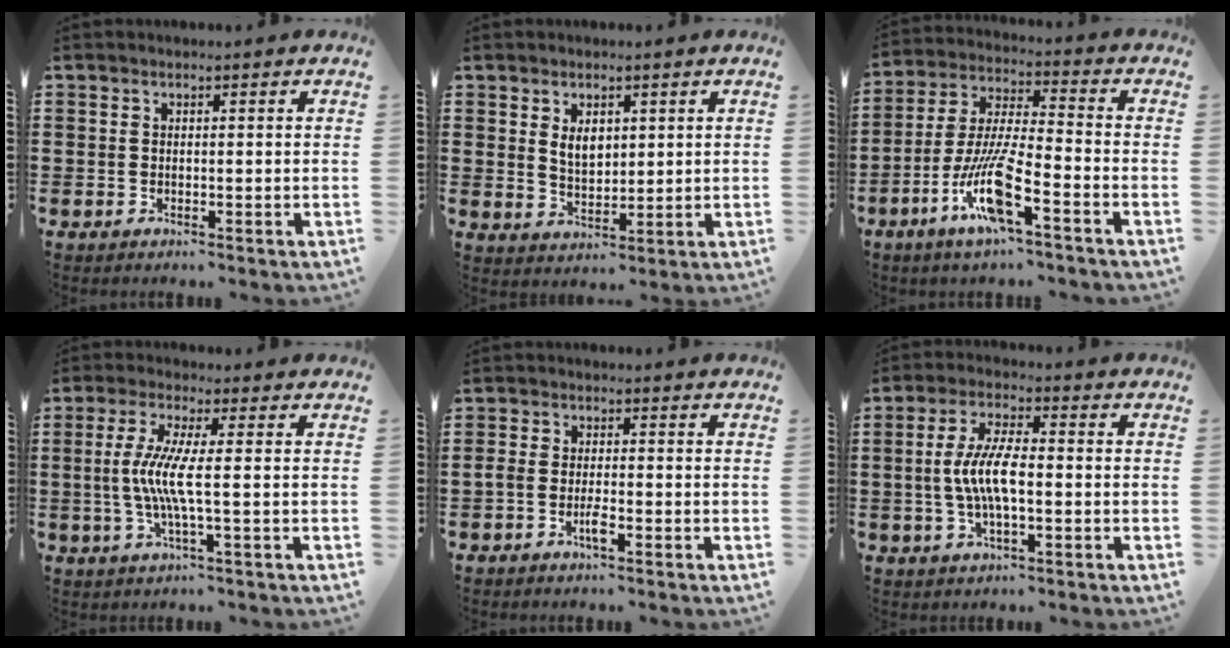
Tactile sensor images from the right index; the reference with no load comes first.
{"total": 3.7, "force": [1.5, 2.4, 2.4], "torque": [-0.038, 0.004, 0.023]}
{"total": 11.4, "force": [-6.2, 1.6, 9.4], "torque": [-0.206, -0.011, -0.121]}
{"total": 6.4, "force": [-0.5, 0.0, 6.4], "torque": [-0.145, -0.018, -0.021]}
{"total": 2.7, "force": [-1.6, 0.7, 2.1], "torque": [-0.045, 0.001, -0.031]}
{"total": 7.1, "force": [-0.8, 2.2, 6.7], "torque": [-0.151, -0.006, -0.024]}